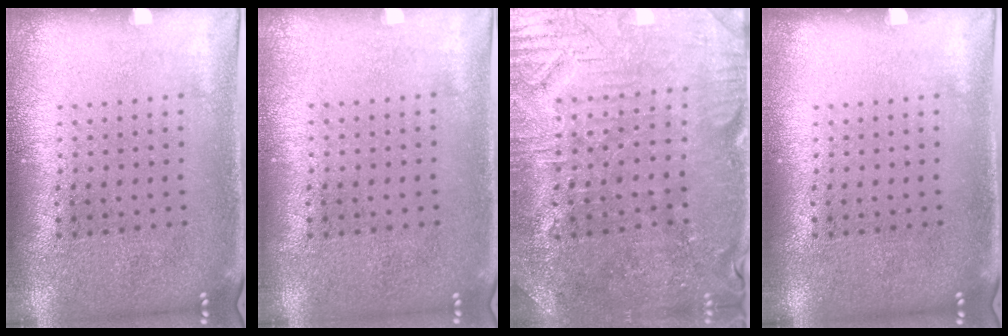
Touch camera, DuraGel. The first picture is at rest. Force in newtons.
{"total": 0.0}
{"total": 1.7, "press": 1.6, "slide": 0.5}
{"total": 0.0}